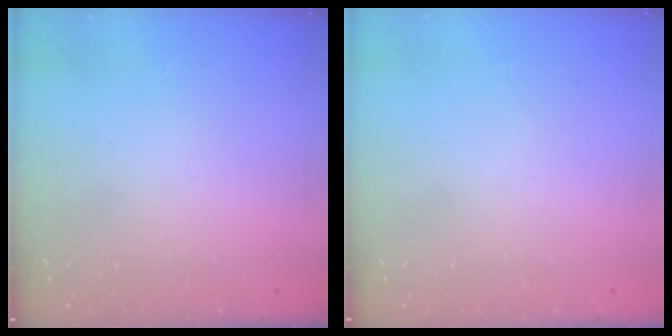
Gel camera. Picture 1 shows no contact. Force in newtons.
{"total": 1.7, "press": 1.6, "slide": 0.1}